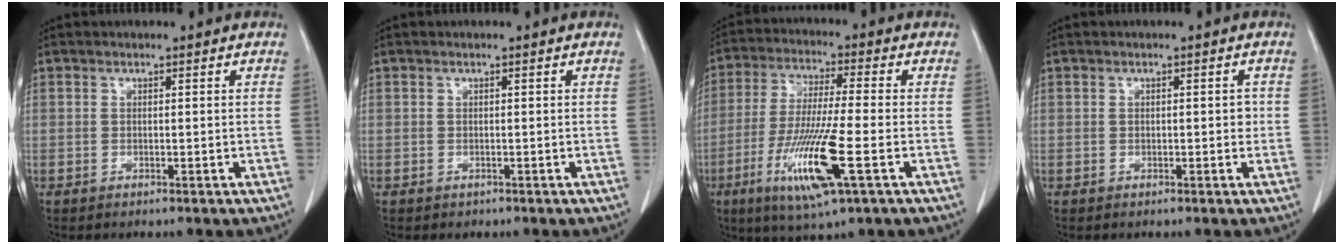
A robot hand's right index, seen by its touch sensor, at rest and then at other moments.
{"total": 0.7, "force": [-0.4, 0.5, 0.0], "torque": [-0.006, 0.004, -0.003]}
{"total": 13.7, "force": [-5.1, 0.5, 12.8], "torque": [-0.259, -0.028, -0.093]}
{"total": 1.2, "force": [-0.1, 0.6, 1.0], "torque": [-0.009, 0.003, -0.004]}